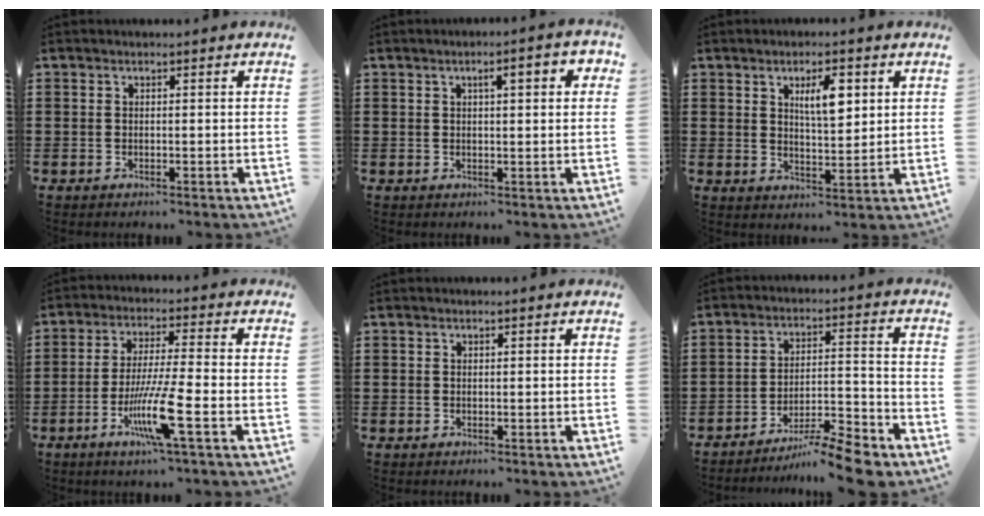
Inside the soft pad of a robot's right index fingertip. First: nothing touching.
{"total": 3.5, "force": [1.1, 0.8, 3.2], "torque": [-0.048, 0.000, 0.010]}
{"total": 5.6, "force": [2.2, 2.0, 4.7], "torque": [-0.083, 0.002, 0.032]}
{"total": 9.2, "force": [-3.8, 0.2, 8.4], "torque": [-0.171, -0.018, -0.074]}
{"total": 0.0}
{"total": 8.8, "force": [-7.9, 0.4, 4.0], "torque": [-0.053, 0.016, -0.148]}